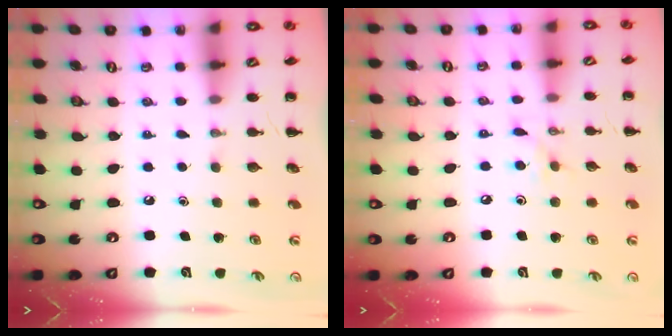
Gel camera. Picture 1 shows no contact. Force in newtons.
{"total": 4.0, "press": 3.8, "slide": 1.2}